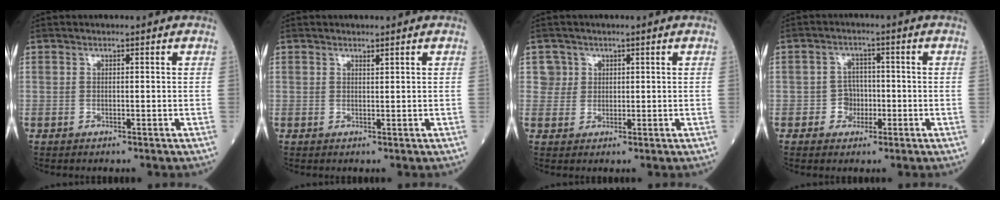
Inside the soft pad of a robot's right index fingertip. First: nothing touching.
{"total": 0.7, "force": [0.6, 0.0, 0.3], "torque": [-0.007, -0.005, 0.010]}
{"total": 2.3, "force": [0.9, 2.2, -0.4], "torque": [0.018, 0.003, 0.010]}
{"total": 3.4, "force": [-1.0, 3.1, 0.9], "torque": [-0.006, 0.010, -0.017]}